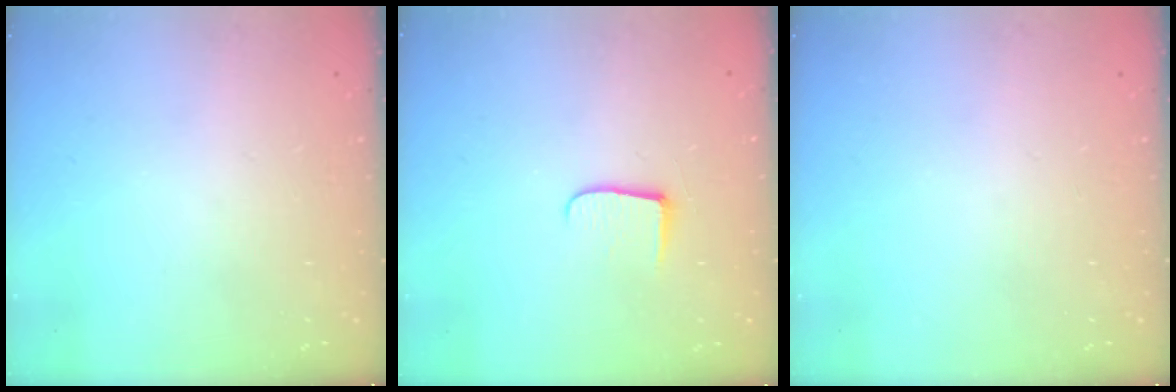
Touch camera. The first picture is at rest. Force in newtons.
{"total": 7.4, "press": 7.4, "slide": 0.6}
{"total": 0.0}